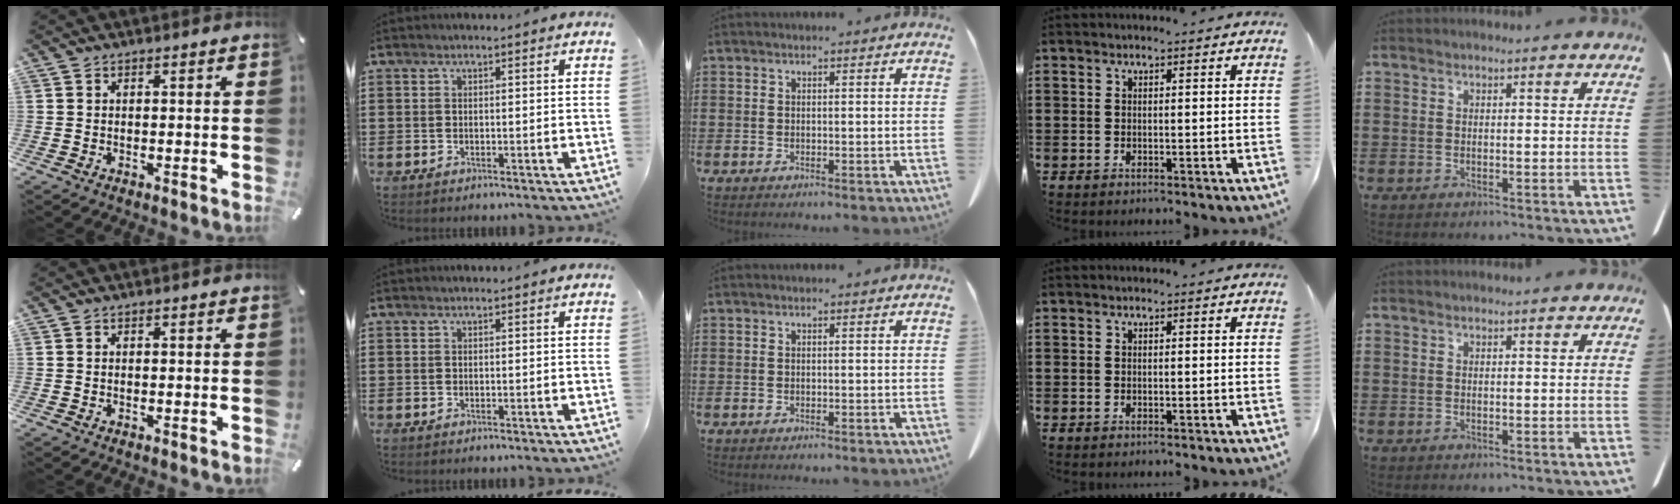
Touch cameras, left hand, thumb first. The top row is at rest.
{}